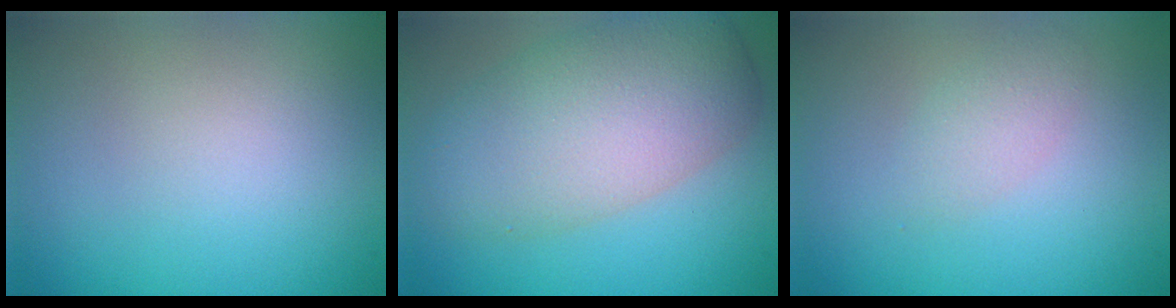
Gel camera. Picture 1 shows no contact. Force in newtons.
{"total": 7.6, "press": 7.6, "slide": 0.1}
{"total": 1.6, "press": 1.6, "slide": 0.0}